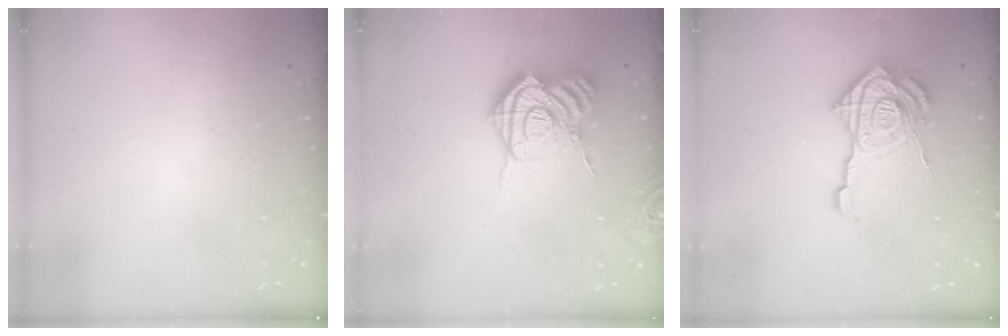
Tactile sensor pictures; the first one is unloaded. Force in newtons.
{"total": 17.9, "press": 17.8, "slide": 1.8}
{"total": 20.7, "press": 20.6, "slide": 2.3}